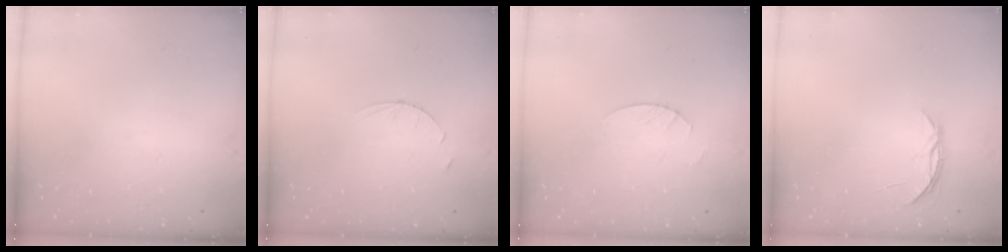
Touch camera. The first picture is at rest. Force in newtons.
{"total": 3.1, "press": 3.1, "slide": 0.3}
{"total": 1.8, "press": 1.8, "slide": 0.2}
{"total": 3.7, "press": 3.7, "slide": 0.4}